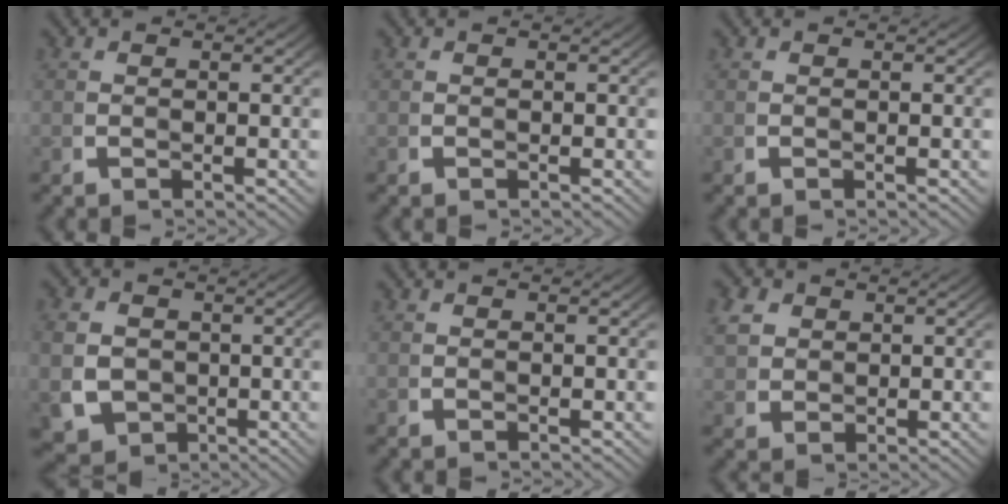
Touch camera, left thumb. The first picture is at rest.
{"total": 0.0}
{"total": 0.0}
{"total": 7.8, "force": [-1.4, 6.7, 3.8], "torque": [-0.088, -0.042, -0.006]}
{"total": 0.0}
{"total": 3.6, "force": [1.4, 2.9, 1.6], "torque": [-0.038, -0.008, 0.036]}